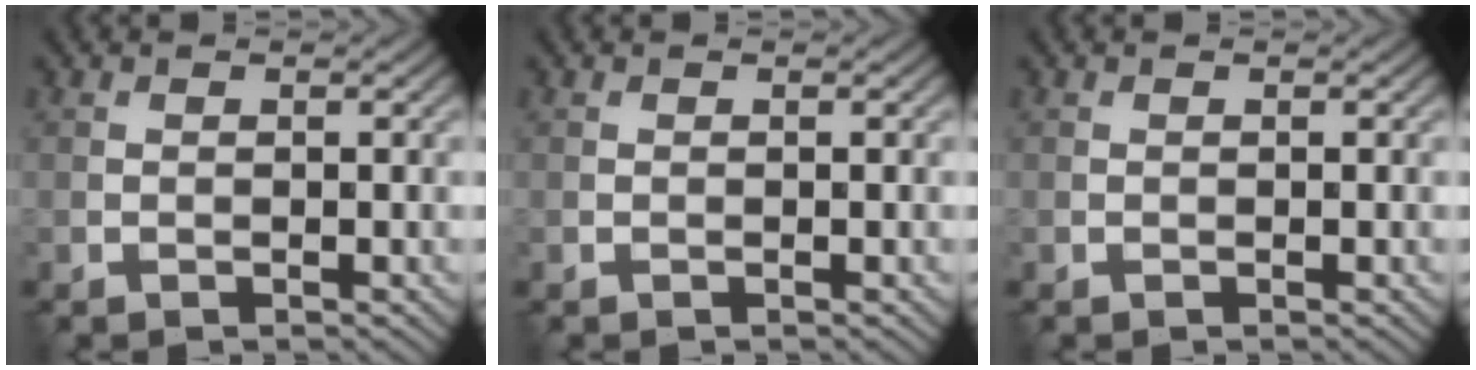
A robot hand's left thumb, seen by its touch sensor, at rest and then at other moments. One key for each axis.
{"total": 0.0}
{"total": 0.0}